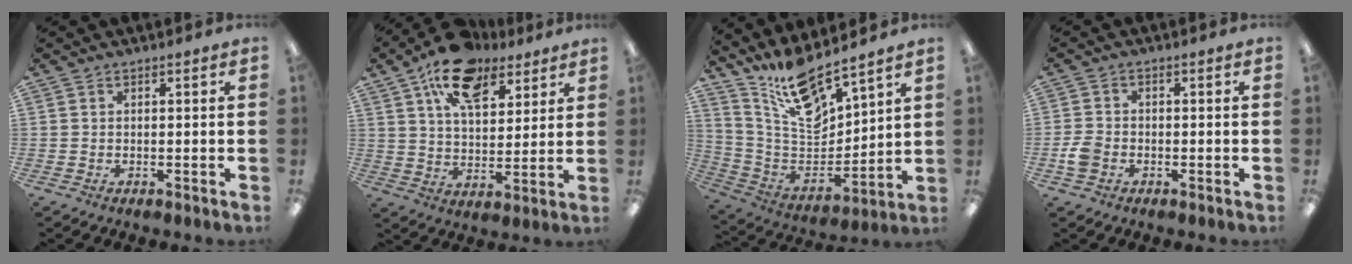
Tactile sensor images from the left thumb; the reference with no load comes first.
{"total": 16.1, "force": [10.7, 8.1, 8.9], "torque": [-0.145, -0.045, 0.189]}
{"total": 15.1, "force": [12.7, 4.0, 7.0], "torque": [-0.150, -0.083, 0.227]}
{"total": 3.8, "force": [-1.4, 2.8, 2.1], "torque": [-0.040, 0.008, -0.025]}